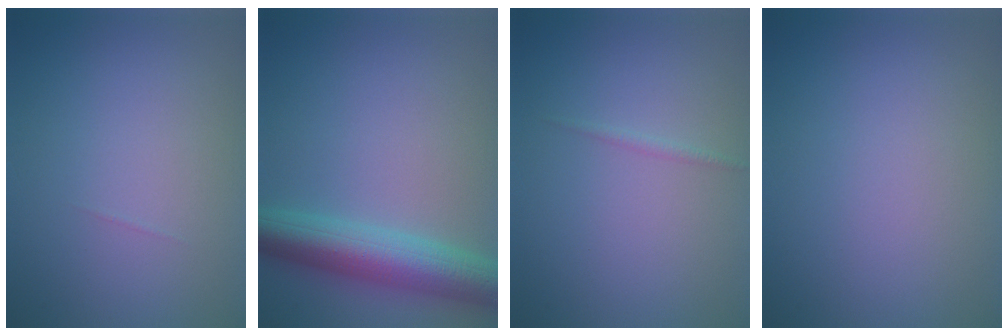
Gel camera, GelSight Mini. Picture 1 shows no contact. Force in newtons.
{"total": 6.8, "press": 6.8, "slide": 0.2}
{"total": 0.6, "press": 0.6, "slide": 0.0}
{"total": 0.0}